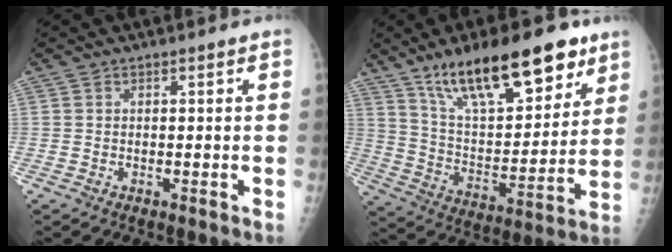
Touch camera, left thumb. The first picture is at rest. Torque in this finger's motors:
{"motor_torque": [0.70, 1.03, 1.30, -1.47, 0.40]}